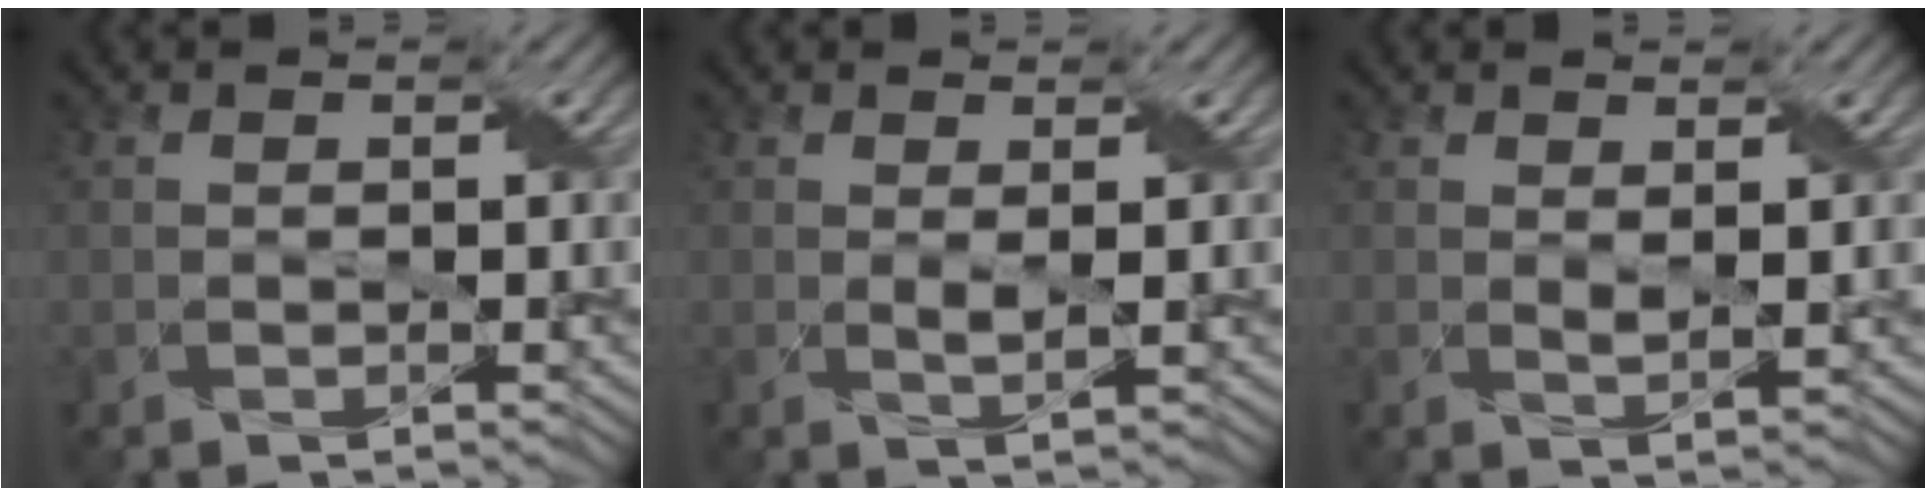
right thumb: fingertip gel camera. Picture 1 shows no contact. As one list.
[{"total": 1.3, "force": [0.6, 0.1, 1.1], "torque": [-0.028, -0.001, 0.012]}, {"total": 1.5, "force": [1.1, 0.2, 1.0], "torque": [-0.027, -0.004, 0.022]}]